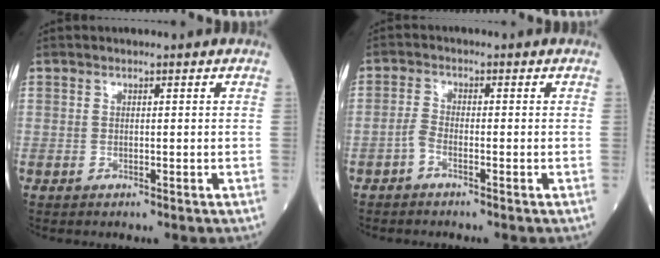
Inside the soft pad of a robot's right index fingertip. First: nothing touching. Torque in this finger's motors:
{"motor_torque": [0.30, -0.23, 0.08, 0.05]}